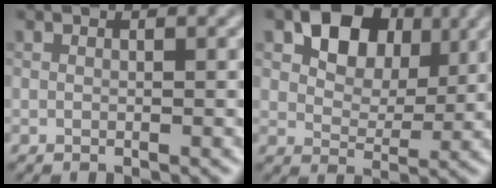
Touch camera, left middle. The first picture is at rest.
{"total": 5.9, "force": [2.3, 4.2, 3.5], "torque": [-0.063, 0.001, 0.033]}